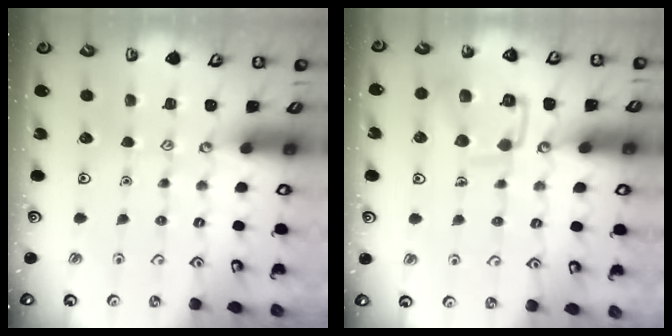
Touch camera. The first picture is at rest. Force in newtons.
{"total": 12.0, "press": 12.0, "slide": 0.6}